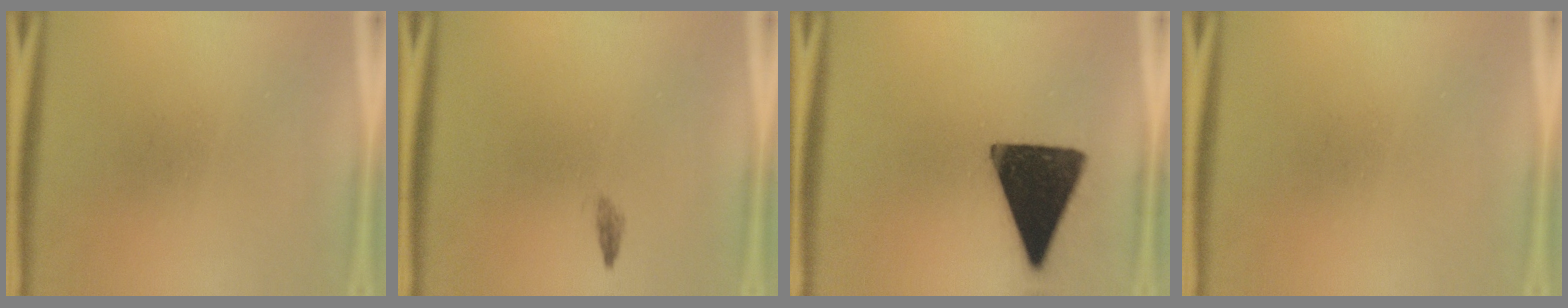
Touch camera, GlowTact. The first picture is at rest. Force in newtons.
{"total": 0.8}
{"total": 17.2}
{"total": 0.0}